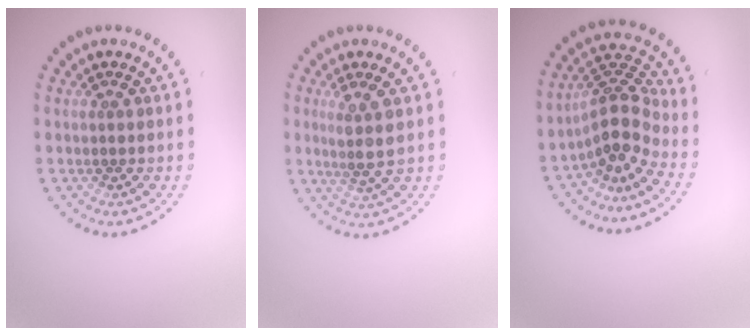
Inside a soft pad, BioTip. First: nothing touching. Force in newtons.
{"total": 2.5, "press": 2.1, "slide": 1.5}
{"total": 3.8, "press": 2.7, "slide": 2.8}